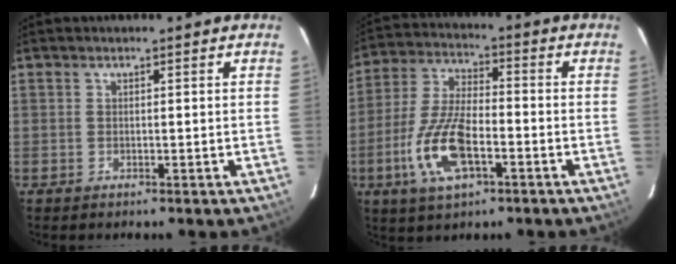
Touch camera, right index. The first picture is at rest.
{"total": 13.6, "force": [-5.1, 5.5, 11.4], "torque": [-0.246, -0.006, -0.094]}